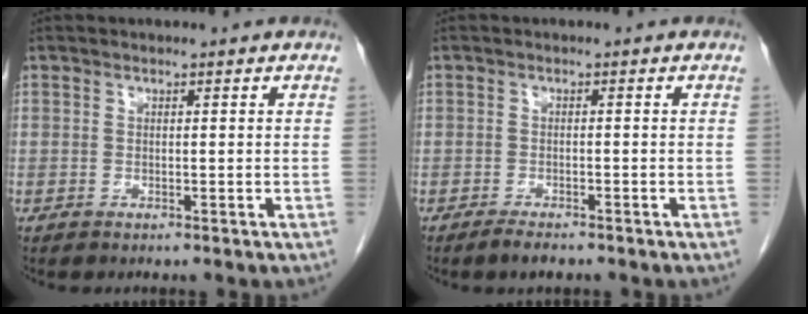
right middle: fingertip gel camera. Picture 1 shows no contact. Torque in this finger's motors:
{"motor_torque": [0.35, -0.19, -0.01, 0.01]}